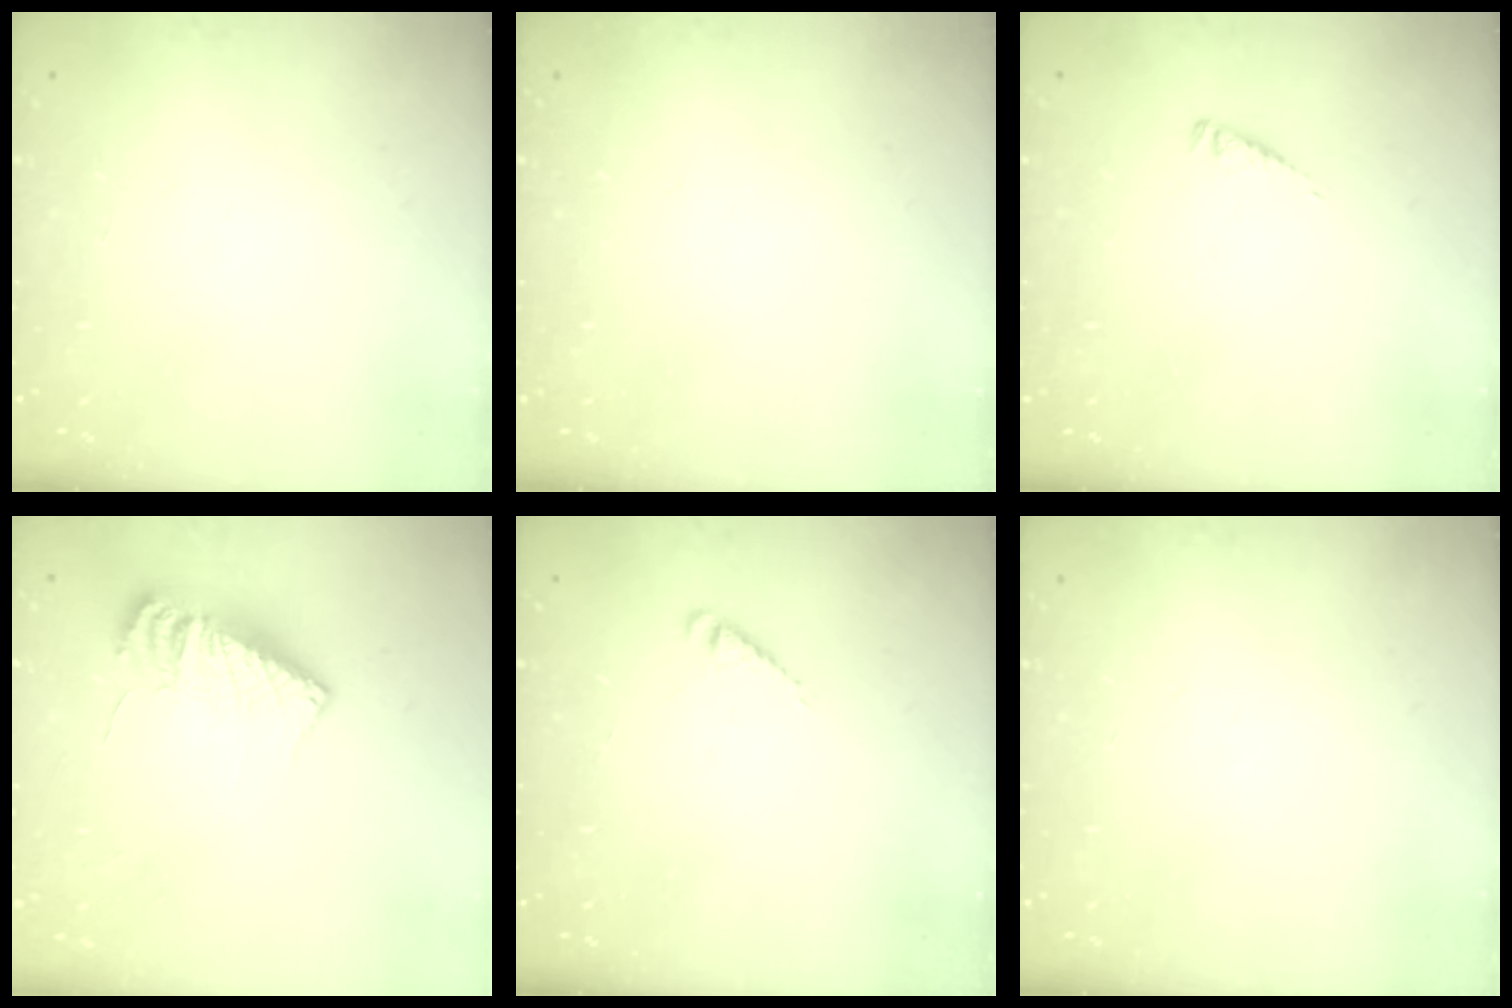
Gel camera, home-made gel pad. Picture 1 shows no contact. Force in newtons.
{"total": 0.0}
{"total": 2.0, "press": 2.0, "slide": 0.2}
{"total": 11.6, "press": 11.5, "slide": 1.1}
{"total": 2.3, "press": 2.3, "slide": 0.2}
{"total": 0.0}